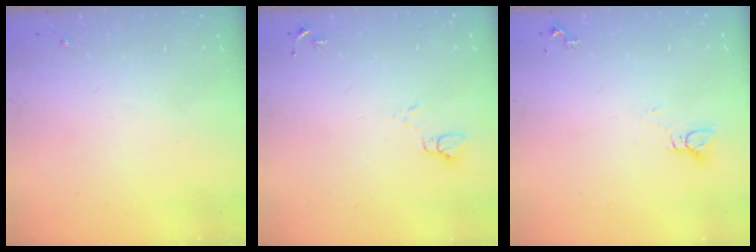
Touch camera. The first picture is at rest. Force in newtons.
{"total": 3.9, "press": 3.9, "slide": 0.4}
{"total": 2.8, "press": 2.8, "slide": 0.1}